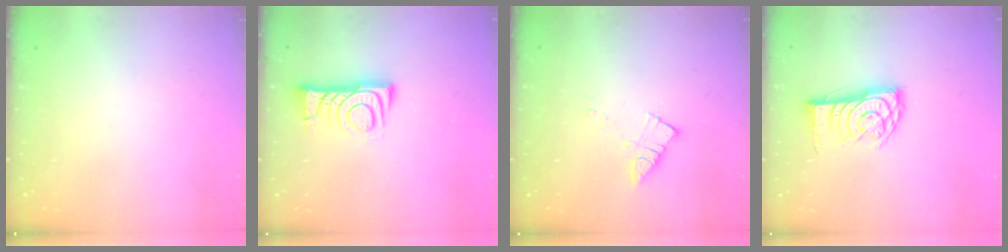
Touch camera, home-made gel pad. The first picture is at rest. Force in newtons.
{"total": 7.6, "press": 7.6, "slide": 0.7}
{"total": 5.0, "press": 5.0, "slide": 0.4}
{"total": 11.9, "press": 11.9, "slide": 0.8}